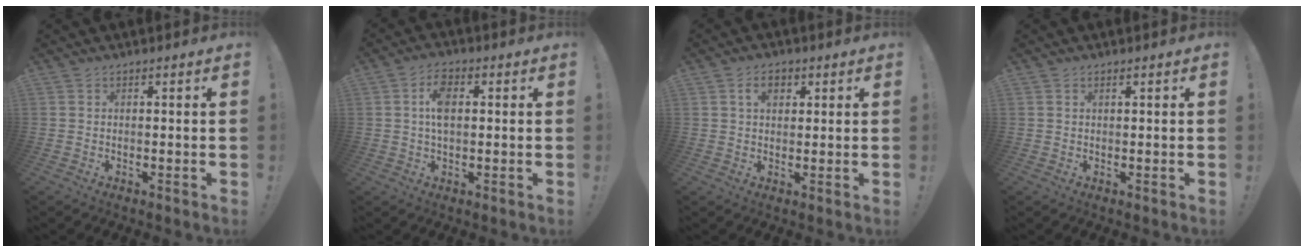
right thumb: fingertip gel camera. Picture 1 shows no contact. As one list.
[{"total": 6.7, "force": [1.0, 3.8, 5.5], "torque": [-0.084, 0.004, 0.016]}, {"total": 4.6, "force": [1.7, 3.0, 3.0], "torque": [-0.046, 0.005, 0.027]}, {"total": 0.5, "force": [0.3, 0.1, 0.4], "torque": [-0.005, -0.001, 0.004]}]